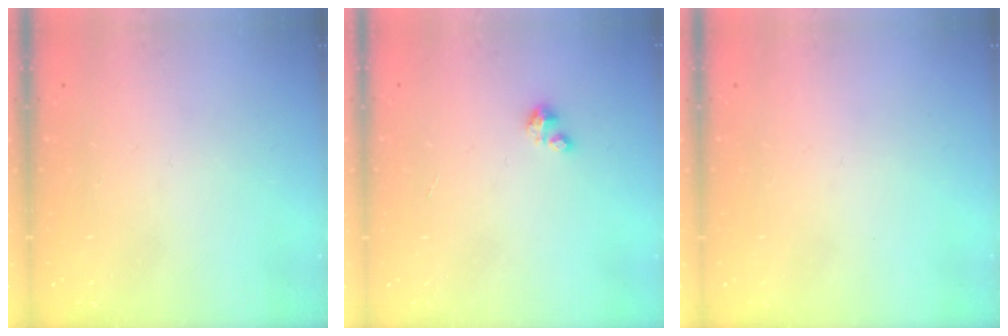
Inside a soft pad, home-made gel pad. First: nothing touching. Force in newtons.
{"total": 0.9, "press": 0.9, "slide": 0.2}
{"total": 0.0}